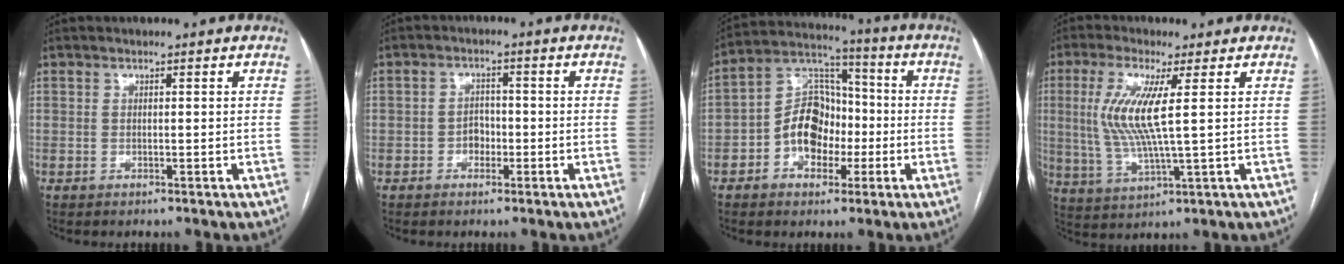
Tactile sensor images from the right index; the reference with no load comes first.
{"total": 2.7, "force": [-1.0, 2.0, 1.5], "torque": [-0.018, 0.007, -0.019]}
{"total": 10.4, "force": [-2.7, 7.5, 6.6], "torque": [-0.133, 0.036, -0.048]}
{"total": 9.5, "force": [1.8, 0.5, 9.3], "torque": [-0.216, -0.005, 0.036]}